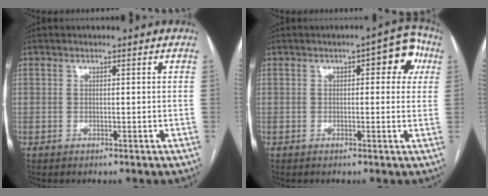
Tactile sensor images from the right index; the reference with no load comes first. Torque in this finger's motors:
{"motor_torque": [0.07, 0.02, 0.06, 0.04]}